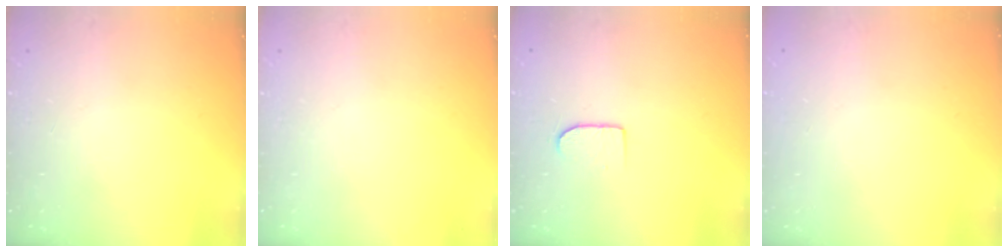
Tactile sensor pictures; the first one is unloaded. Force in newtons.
{"total": 0.0}
{"total": 6.0, "press": 5.9, "slide": 0.6}
{"total": 0.0}